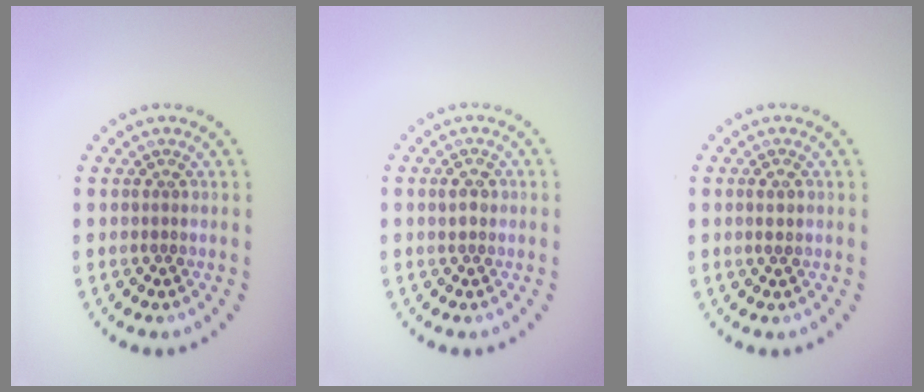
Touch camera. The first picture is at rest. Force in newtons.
{"total": 1.3, "press": 1.2, "slide": 0.2}
{"total": 1.0, "press": 1.0, "slide": 0.3}